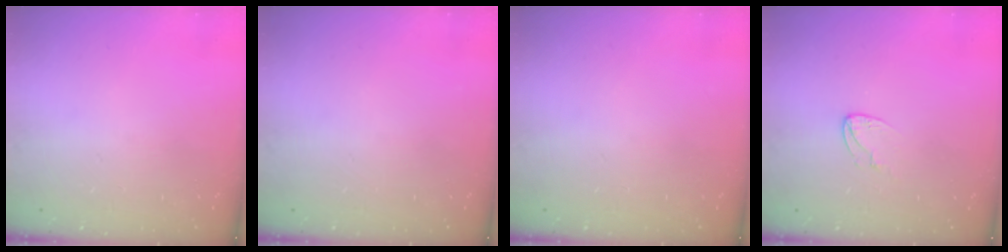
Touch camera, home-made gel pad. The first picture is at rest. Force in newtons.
{"total": 0.0}
{"total": 0.0}
{"total": 4.1, "press": 4.1, "slide": 0.3}